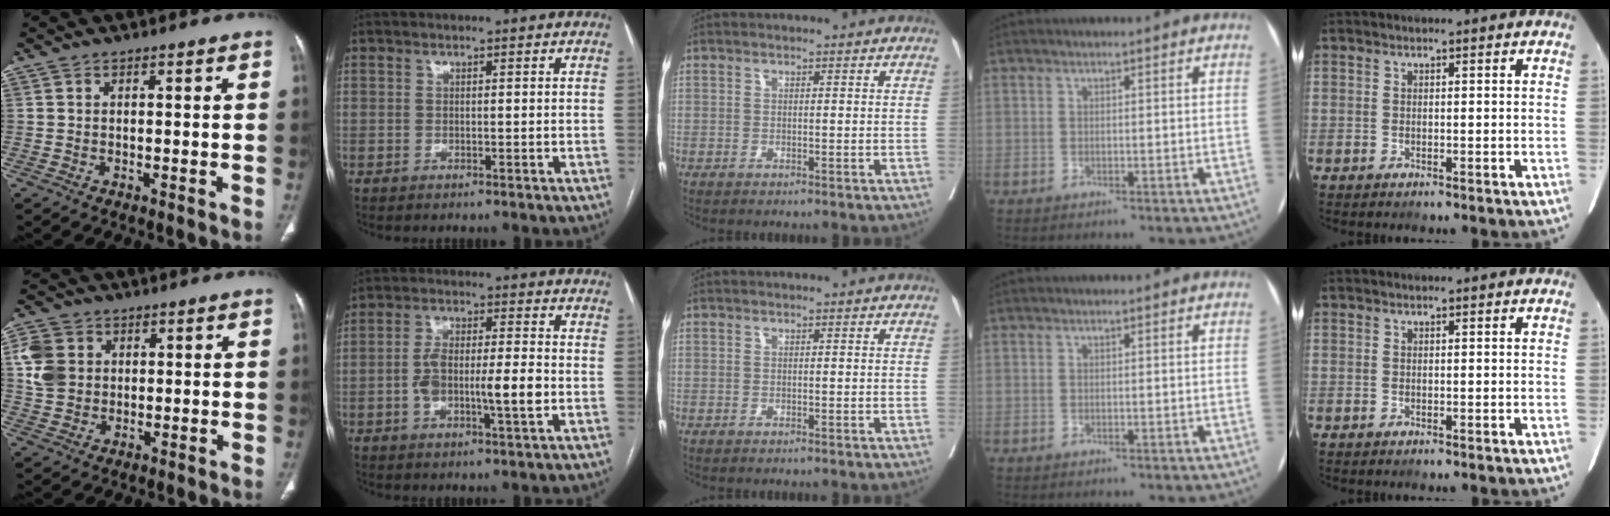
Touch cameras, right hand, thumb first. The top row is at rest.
{"thumb": {"total": 7.4, "force": [1.6, 6.2, 3.6], "torque": [-0.063, 0.000, 0.031]}, "index": {"total": 9.2, "force": [-1.9, 2.0, 8.8], "torque": [-0.159, 0.013, -0.031]}}